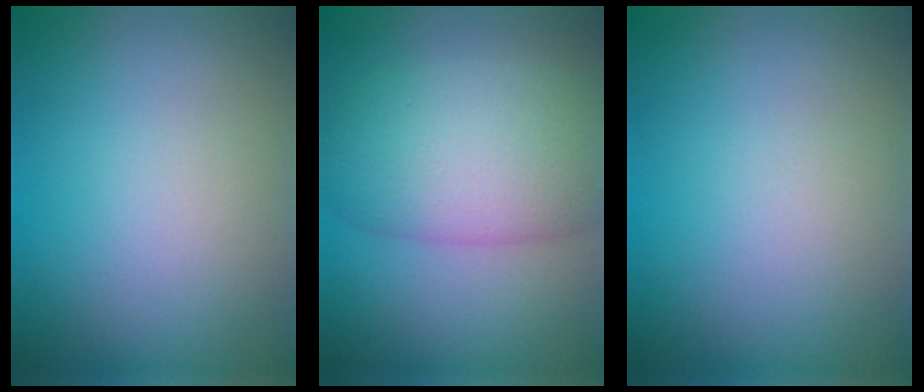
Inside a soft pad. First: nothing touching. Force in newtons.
{"total": 8.9, "press": 8.9, "slide": 0.3}
{"total": 0.0}